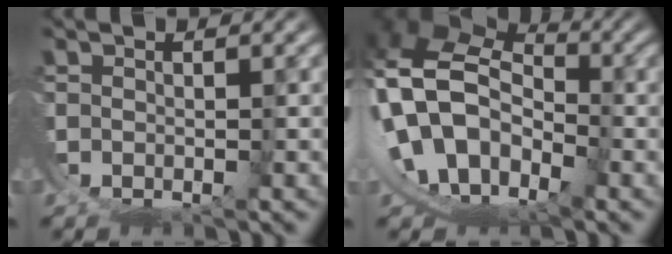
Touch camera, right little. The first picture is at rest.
{"total": 15.9, "force": [0.0, 14.4, 6.7], "torque": [-0.212, -0.041, -0.013]}